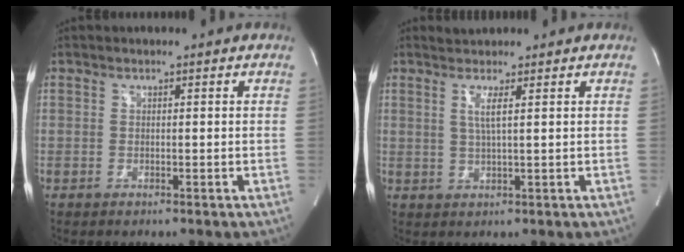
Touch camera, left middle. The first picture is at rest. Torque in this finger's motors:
{"motor_torque": [0.51, -0.23, 0.03, 0.06]}